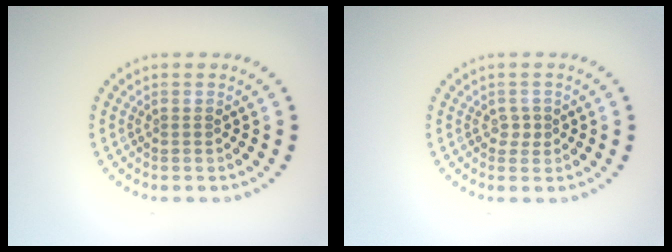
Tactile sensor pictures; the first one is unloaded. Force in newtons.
{"total": 1.1, "press": 1.0, "slide": 0.5}